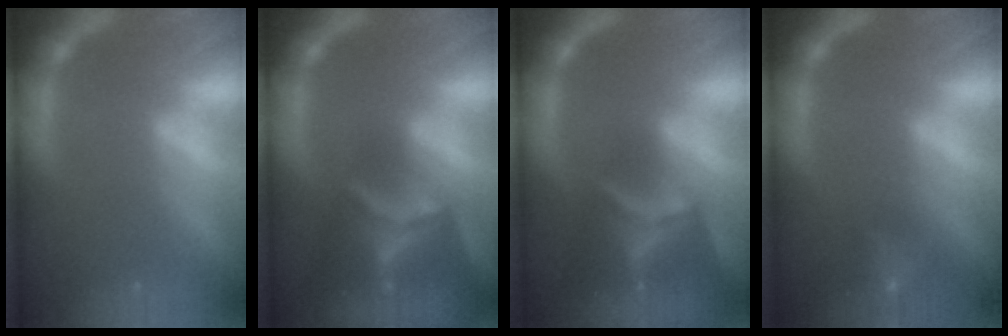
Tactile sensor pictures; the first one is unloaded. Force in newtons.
{"total": 8.9}
{"total": 7.9}
{"total": 4.0}